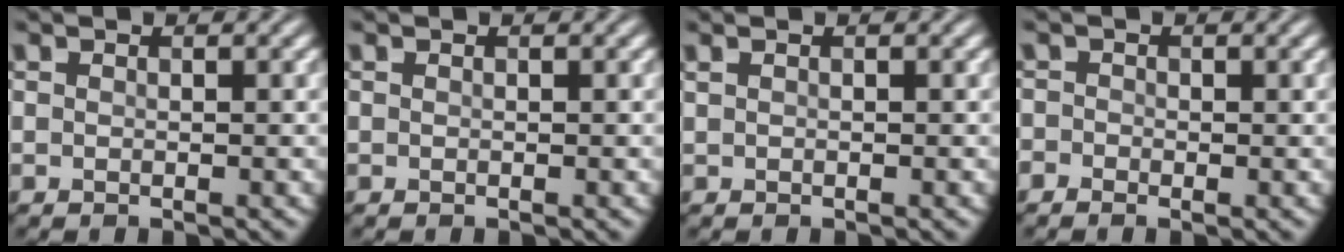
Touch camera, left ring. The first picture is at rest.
{"total": 0.0}
{"total": 0.5, "force": [0.3, 0.2, 0.4], "torque": [-0.013, 0.001, 0.003]}
{"total": 1.0, "force": [-0.4, 0.9, 0.3], "torque": [0.000, -0.002, -0.014]}